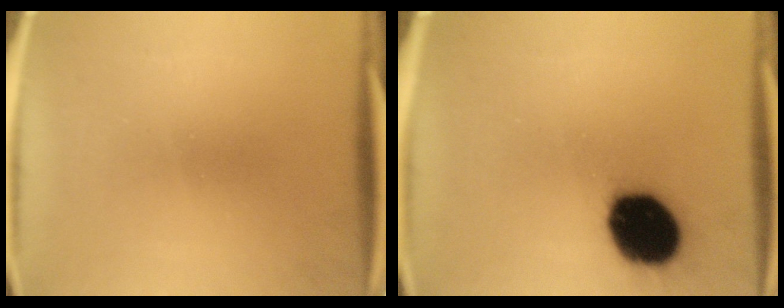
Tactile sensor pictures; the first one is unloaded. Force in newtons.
{"total": 19.1}